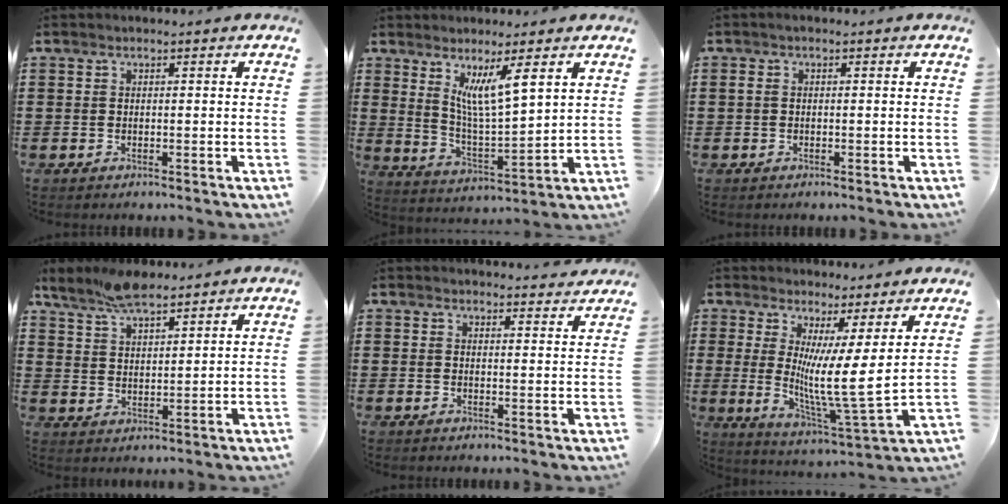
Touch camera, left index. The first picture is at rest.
{"total": 7.3, "force": [4.6, 0.9, 5.6], "torque": [-0.107, -0.020, 0.076]}
{"total": 0.9, "force": [-0.3, 0.4, 0.8], "torque": [-0.016, 0.001, -0.006]}
{"total": 6.0, "force": [5.3, 1.4, 2.3], "torque": [-0.058, -0.010, 0.100]}
{"total": 2.4, "force": [2.4, 0.1, 0.2], "torque": [-0.001, -0.010, 0.044]}
{"total": 9.3, "force": [3.0, 0.4, 8.9], "torque": [-0.152, -0.048, 0.048]}